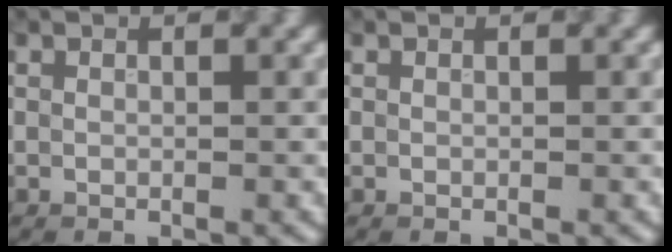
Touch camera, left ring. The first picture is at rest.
{"total": 0.0}